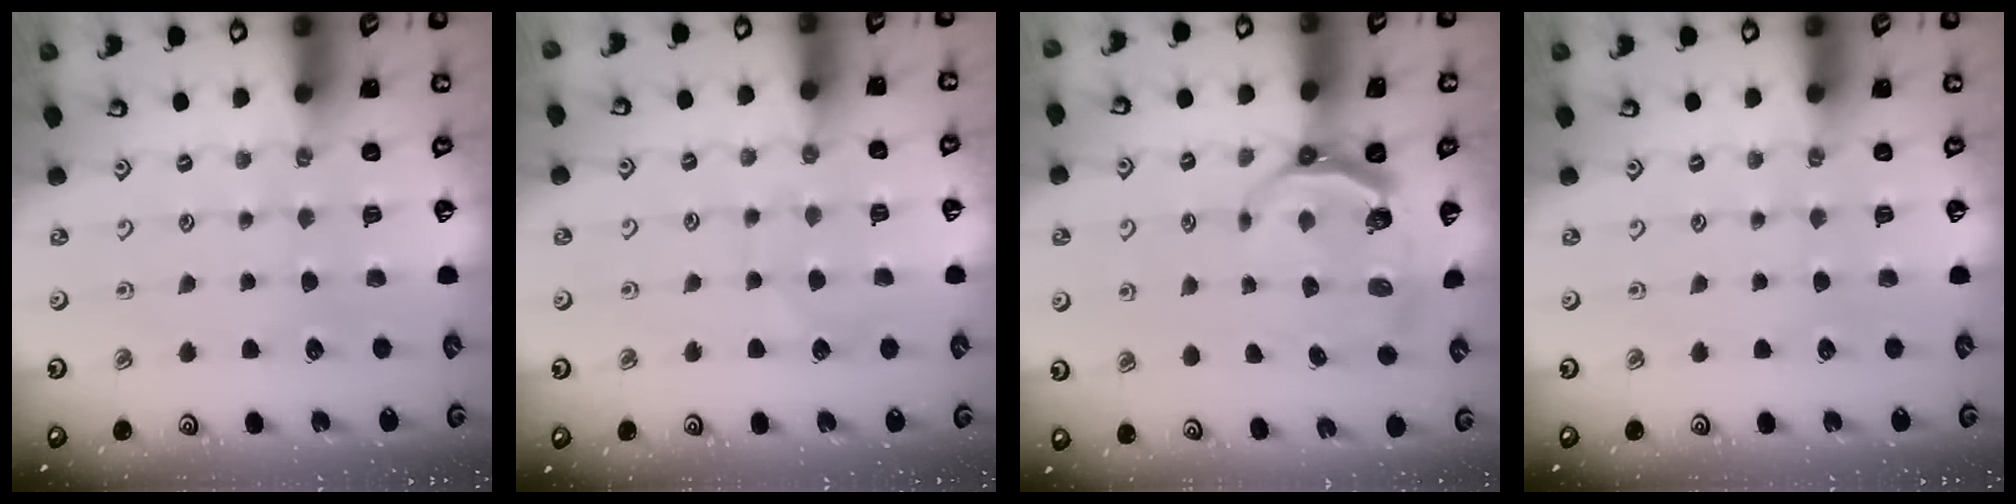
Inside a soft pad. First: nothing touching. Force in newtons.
{"total": 5.0, "press": 5.0, "slide": 0.5}
{"total": 6.7, "press": 6.0, "slide": 3.2}
{"total": 0.0}